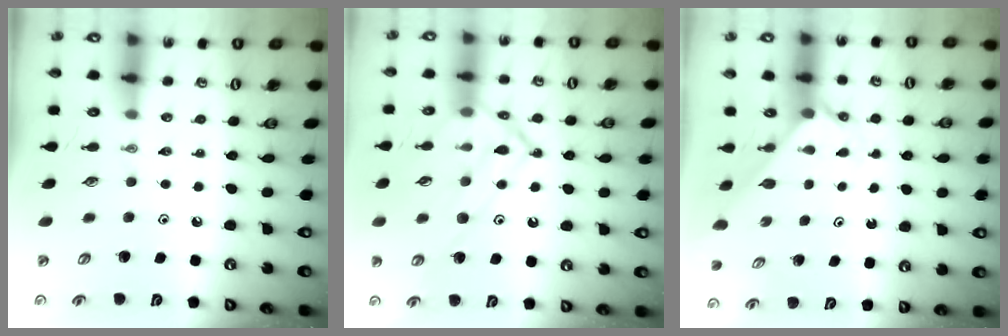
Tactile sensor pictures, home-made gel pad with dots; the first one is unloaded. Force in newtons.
{"total": 16.5, "press": 16.5, "slide": 1.3}
{"total": 2.1, "press": 2.1, "slide": 0.2}